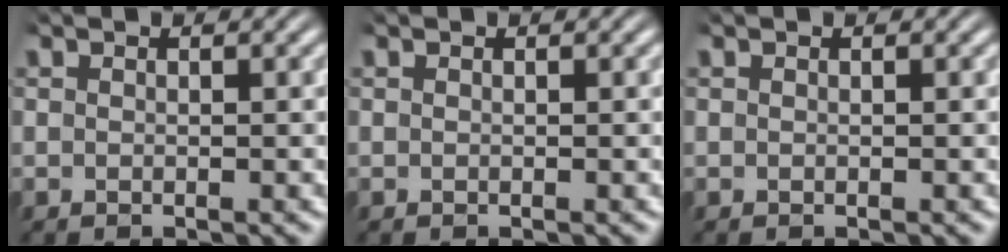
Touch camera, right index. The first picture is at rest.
{"total": 0.0}
{"total": 0.0}